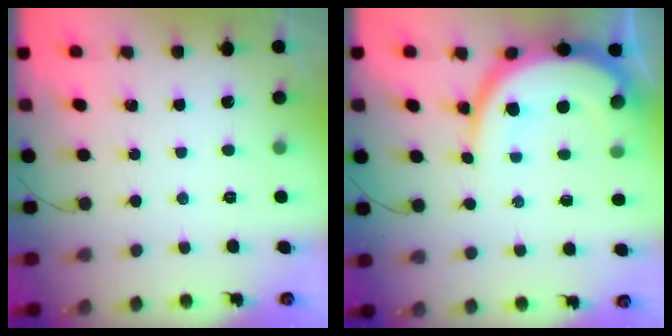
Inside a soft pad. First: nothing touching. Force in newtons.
{"total": 12.1, "press": 12.1, "slide": 1.0}